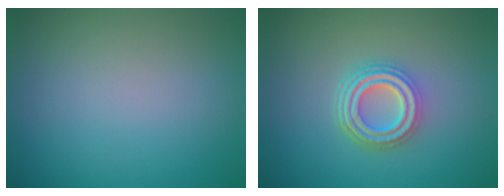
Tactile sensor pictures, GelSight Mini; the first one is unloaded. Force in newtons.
{"total": 4.8, "press": 3.4, "slide": 3.4}